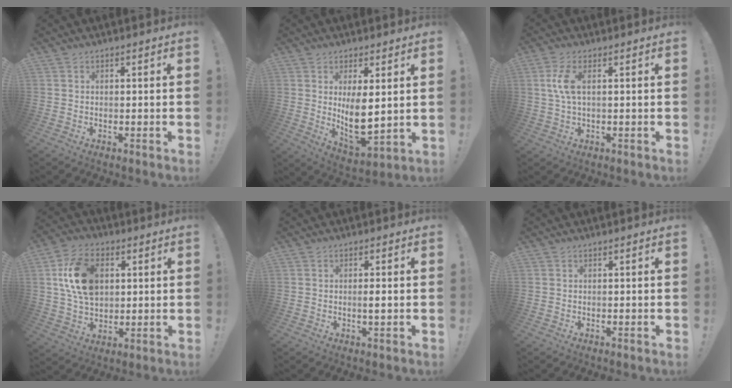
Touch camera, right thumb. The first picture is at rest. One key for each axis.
{"total": 10.6, "fx": 2.2, "fy": 4.7, "fz": 9.2, "tx": -0.148, "ty": -0.040, "tz": 0.042}
{"total": 6.0, "fx": 1.1, "fy": 2.2, "fz": 5.5, "tx": -0.108, "ty": -0.004, "tz": 0.016}
{"total": 15.0, "fx": 3.0, "fy": 9.4, "fz": 11.3, "tx": -0.208, "ty": 0.006, "tz": 0.055}
{"total": 1.8, "fx": -0.2, "fy": 0.1, "fz": 1.8, "tx": -0.017, "ty": -0.007, "tz": -0.008}
{"total": 0.0}